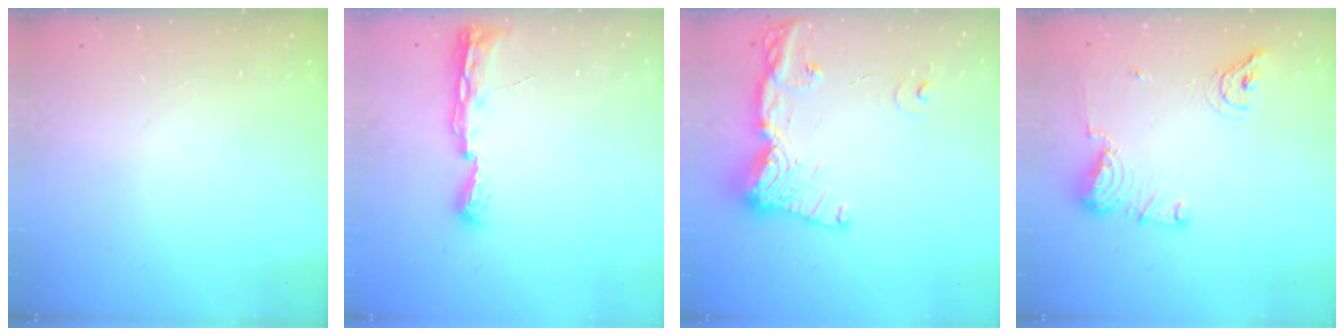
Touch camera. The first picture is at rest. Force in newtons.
{"total": 7.9, "press": 7.8, "slide": 0.8}
{"total": 16.5, "press": 16.4, "slide": 2.1}
{"total": 11.6, "press": 11.5, "slide": 1.6}